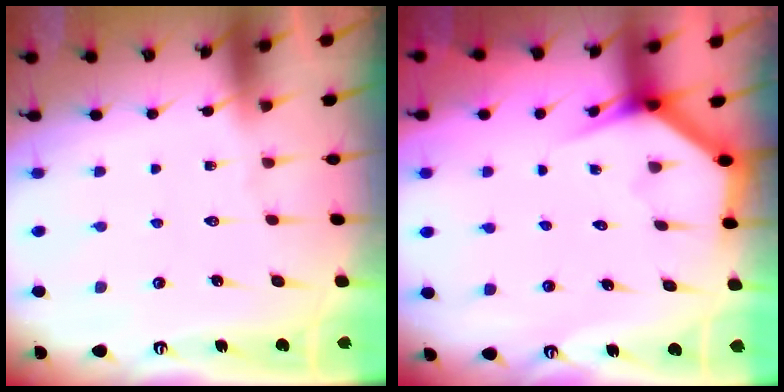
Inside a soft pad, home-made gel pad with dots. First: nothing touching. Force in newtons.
{"total": 3.6, "press": 3.5, "slide": 0.3}